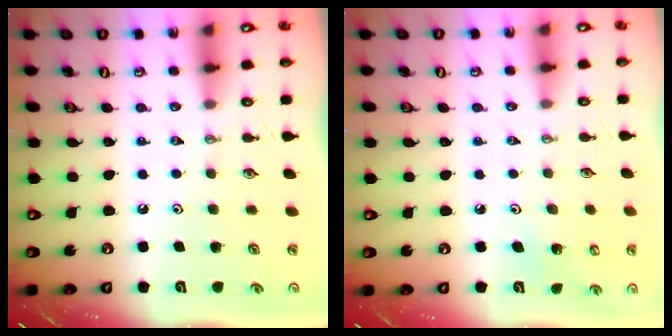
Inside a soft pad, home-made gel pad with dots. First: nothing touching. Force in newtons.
{"total": 3.3, "press": 3.3, "slide": 0.3}